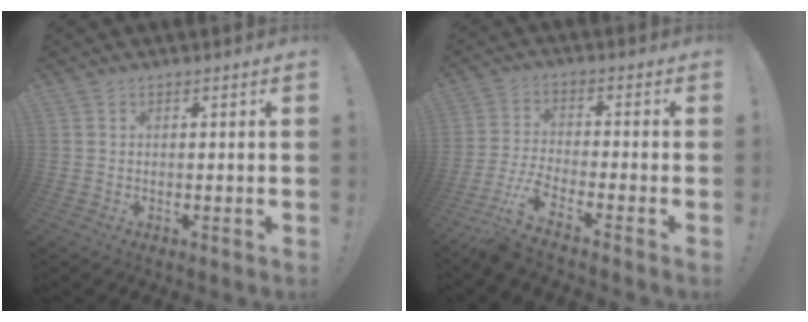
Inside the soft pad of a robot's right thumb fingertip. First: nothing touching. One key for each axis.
{"total": 7.8, "fx": -5.5, "fy": 1.7, "fz": 5.2, "tx": -0.119, "ty": 0.005, "tz": -0.108}